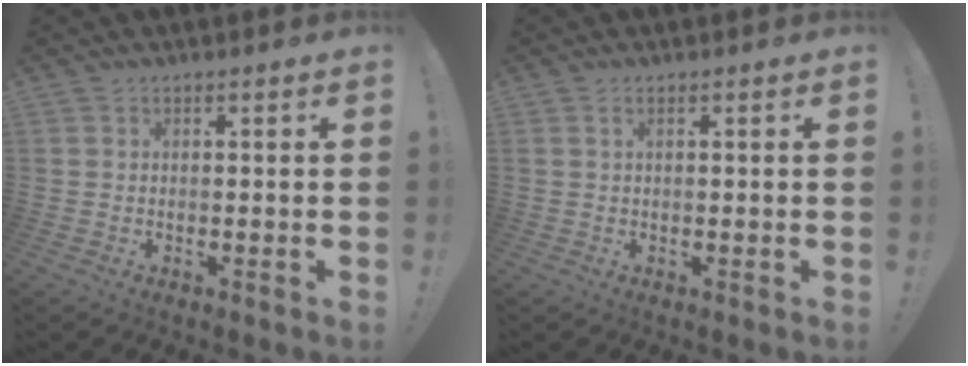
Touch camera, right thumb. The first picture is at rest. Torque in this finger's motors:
{"motor_torque": [-0.08, -0.17, 0.22, -0.01, 0.09]}